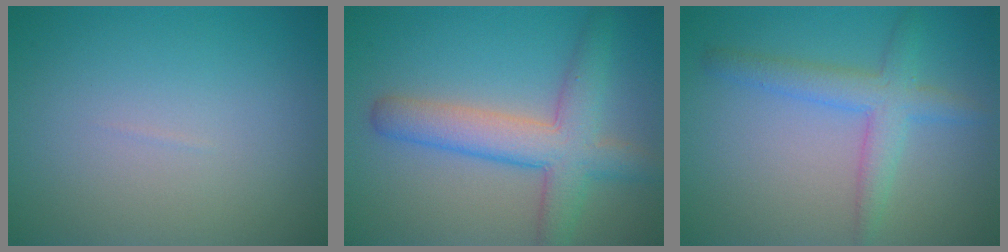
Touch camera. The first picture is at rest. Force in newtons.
{"total": 5.9, "press": 5.9, "slide": 0.1}
{"total": 3.4, "press": 3.4, "slide": 0.2}